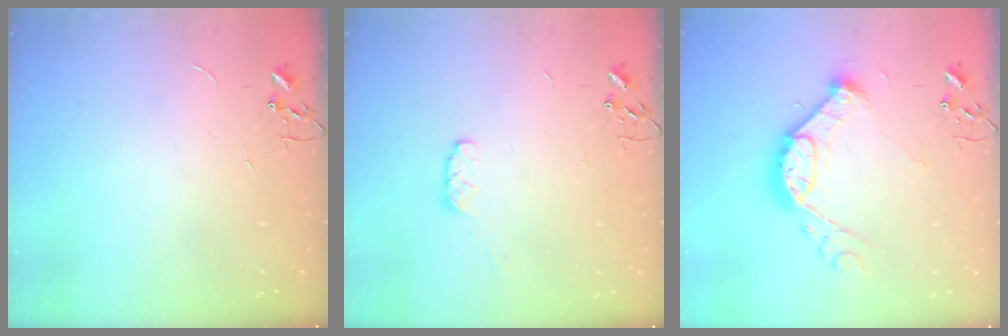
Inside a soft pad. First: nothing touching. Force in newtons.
{"total": 5.0, "press": 4.9, "slide": 0.7}
{"total": 14.9, "press": 14.9, "slide": 1.4}